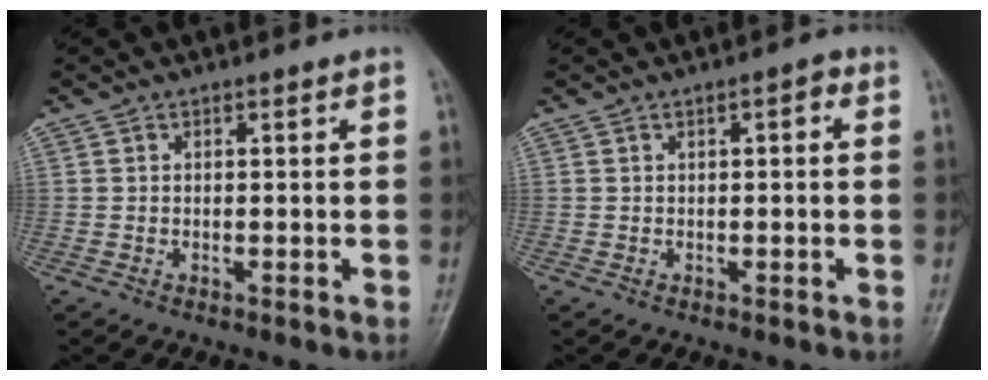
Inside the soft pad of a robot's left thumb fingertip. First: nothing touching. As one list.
[{"total": 1.8, "force": [0.4, 0.7, 1.6], "torque": [-0.020, 0.004, 0.003]}]